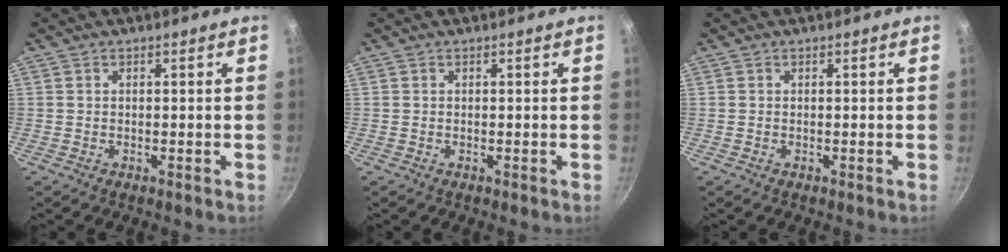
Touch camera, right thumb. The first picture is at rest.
{"total": 0.0}
{"total": 0.0}